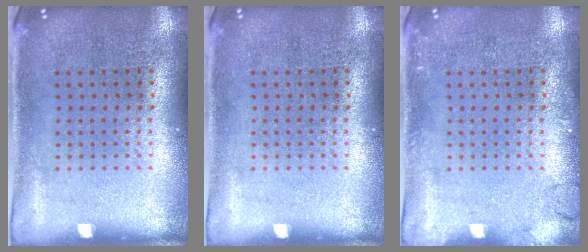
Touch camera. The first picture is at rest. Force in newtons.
{"total": 0.0}
{"total": 1.2, "press": 1.1, "slide": 0.2}